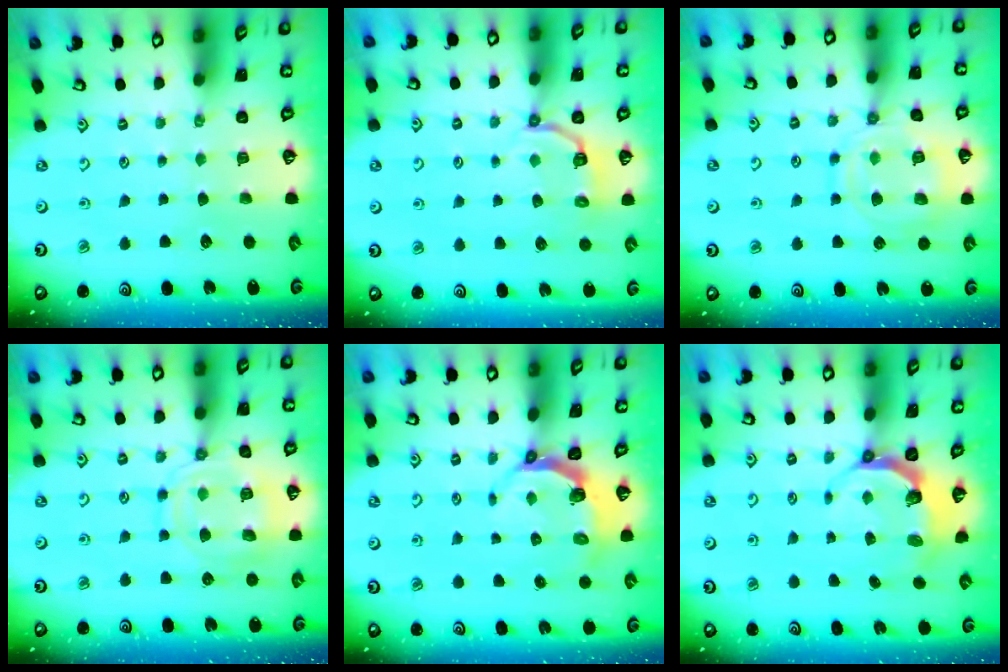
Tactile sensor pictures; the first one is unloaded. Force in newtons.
{"total": 4.9, "press": 3.7, "slide": 3.2}
{"total": 13.0, "press": 13.0, "slide": 1.3}
{"total": 13.5, "press": 13.5, "slide": 1.2}
{"total": 4.4, "press": 3.1, "slide": 3.2}
{"total": 5.6, "press": 4.5, "slide": 3.3}